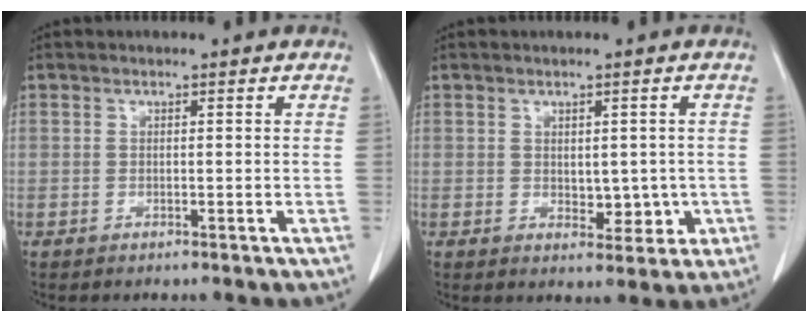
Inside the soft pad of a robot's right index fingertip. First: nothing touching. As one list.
[{"total": 4.2, "force": [-0.4, 2.6, 3.3], "torque": [-0.035, -0.002, 0.006]}]